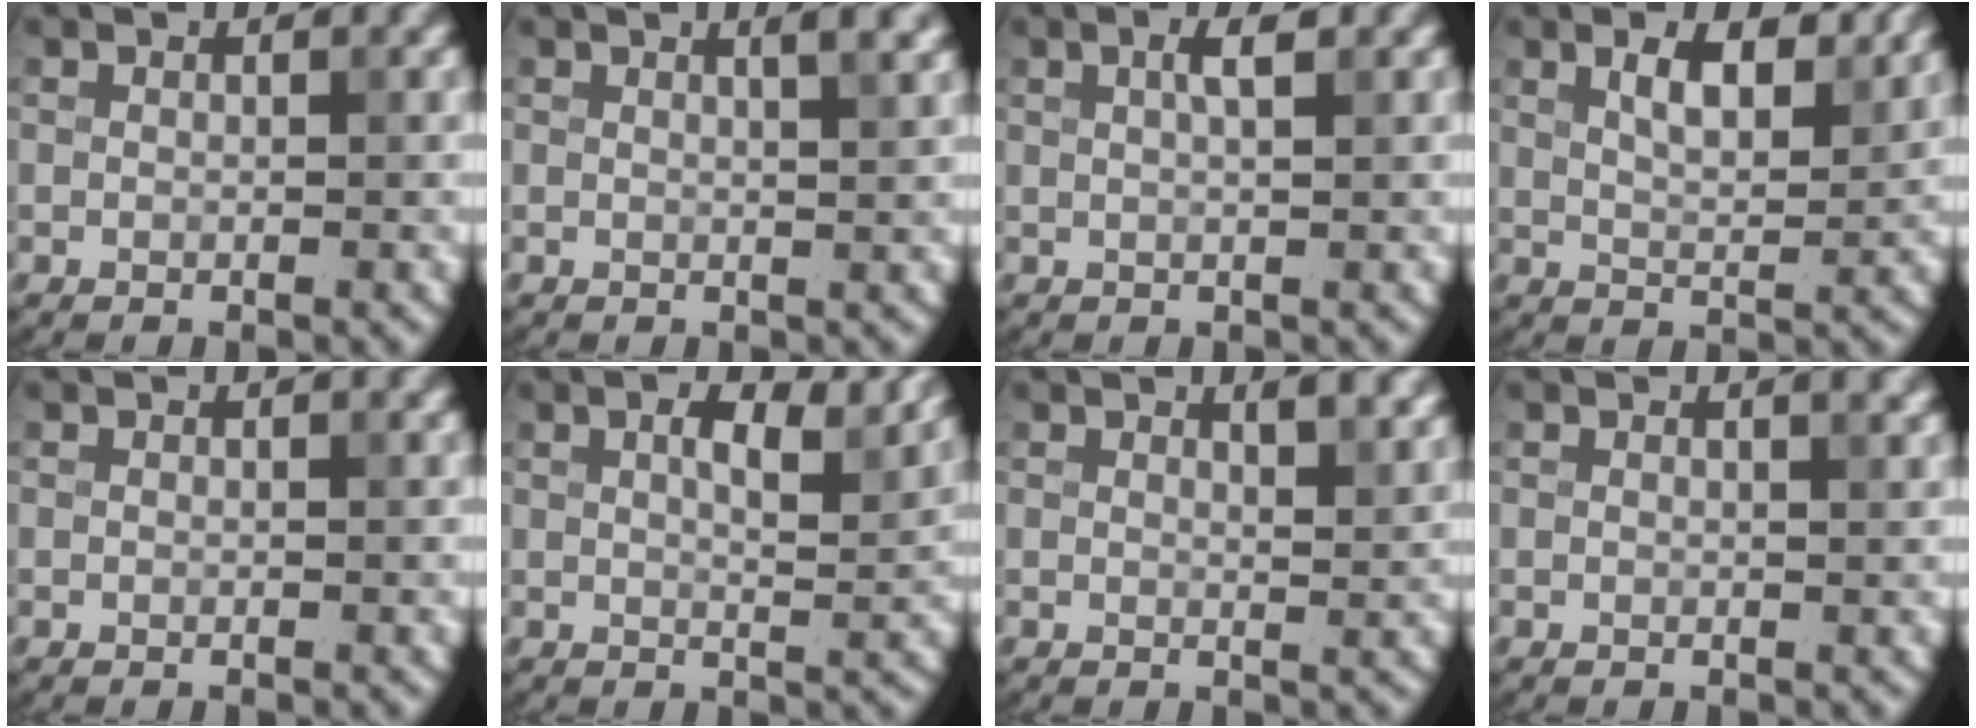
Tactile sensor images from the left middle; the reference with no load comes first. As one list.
[{"total": 2.4, "force": [1.3, 0.8, 1.9], "torque": [-0.012, 0.008, 0.003]}, {"total": 1.9, "force": [0.8, 0.4, 1.7], "torque": [-0.024, 0.006, 0.011]}, {"total": 4.3, "force": [2.4, 1.5, 3.3], "torque": [-0.060, 0.001, 0.041]}, {"total": 0.0}, {"total": 4.5, "force": [2.2, 1.5, 3.6], "torque": [-0.057, 0.001, 0.036]}, {"total": 2.4, "force": [1.6, 0.8, 1.7], "torque": [-0.013, 0.001, 0.024]}, {"total": 1.3, "force": [0.8, 0.5, 0.9], "torque": [-0.005, 0.002, 0.006]}]